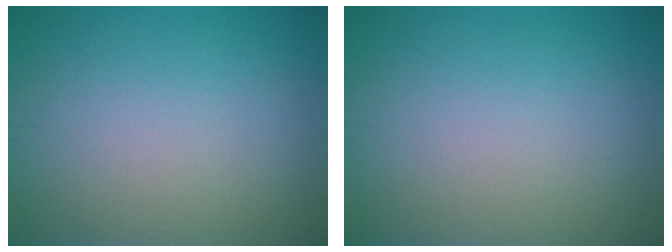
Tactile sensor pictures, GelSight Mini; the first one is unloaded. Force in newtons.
{"total": 0.0}